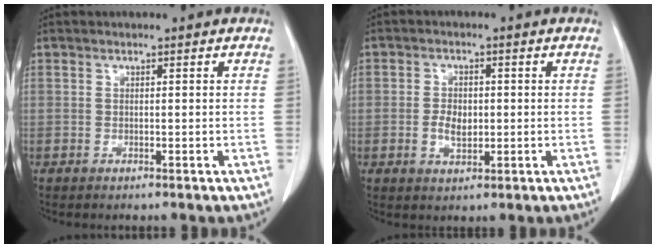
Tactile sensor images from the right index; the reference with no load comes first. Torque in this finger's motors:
{"motor_torque": [0.59, 0.02, 0.23, 0.05]}